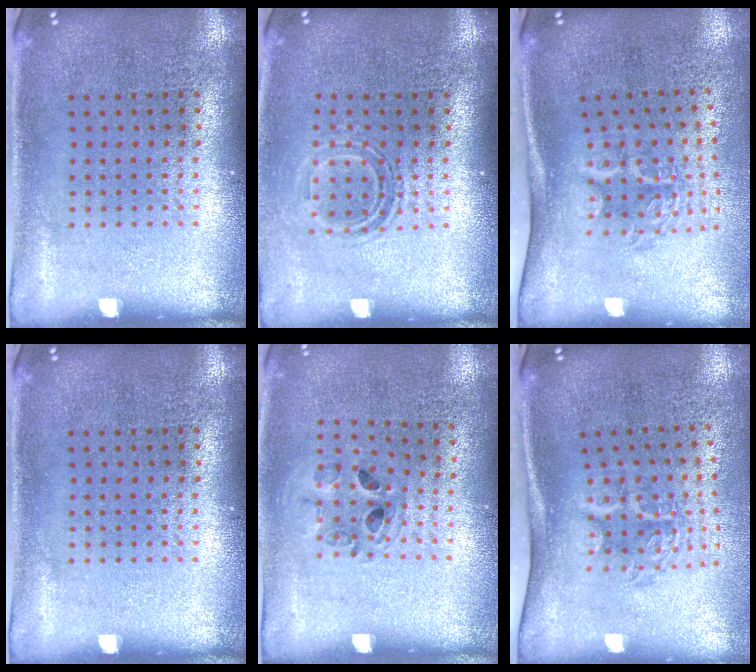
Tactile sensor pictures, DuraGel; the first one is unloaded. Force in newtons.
{"total": 1.5, "press": 1.2, "slide": 1.0}
{"total": 1.9, "press": 1.3, "slide": 1.4}
{"total": 0.0}
{"total": 0.9, "press": 0.9, "slide": 0.1}
{"total": 1.9, "press": 1.3, "slide": 1.4}